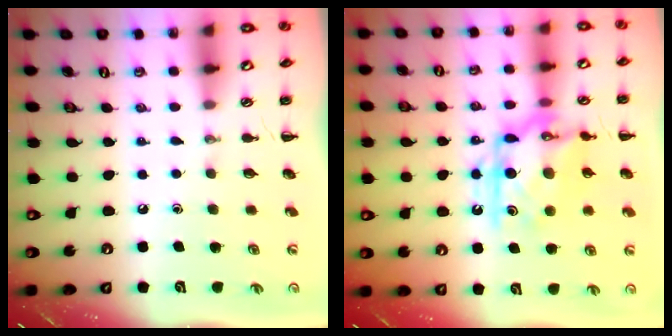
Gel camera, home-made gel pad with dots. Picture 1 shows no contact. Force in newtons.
{"total": 15.3, "press": 15.3, "slide": 0.7}